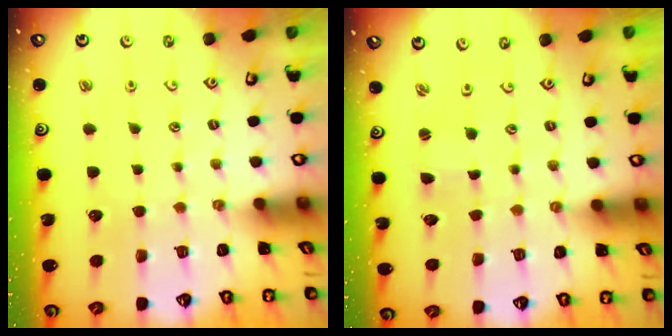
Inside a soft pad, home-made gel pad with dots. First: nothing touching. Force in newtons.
{"total": 0.0}